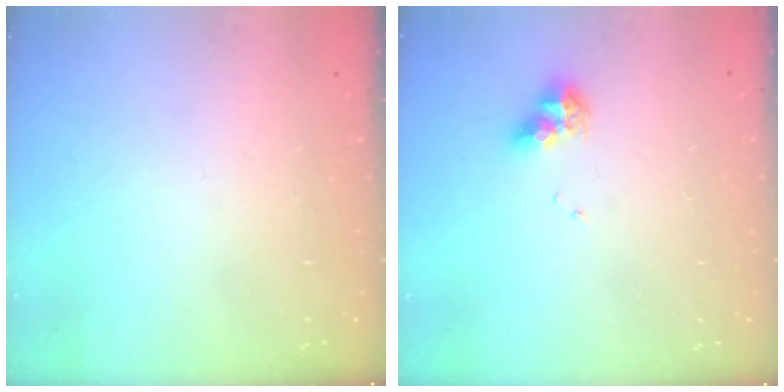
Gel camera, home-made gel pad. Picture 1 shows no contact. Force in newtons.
{"total": 7.8, "press": 7.8, "slide": 0.8}